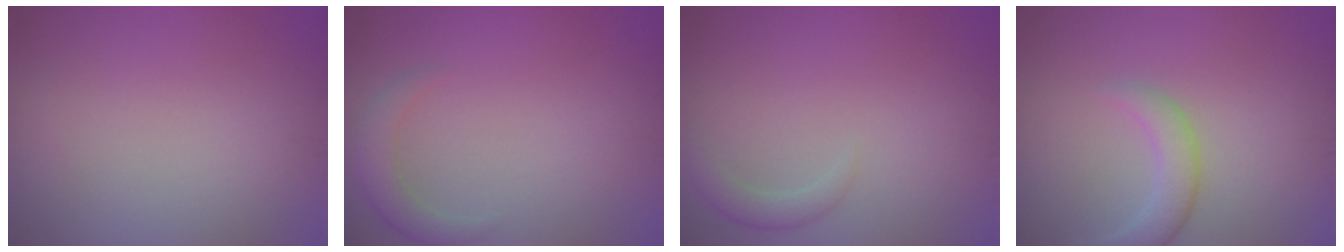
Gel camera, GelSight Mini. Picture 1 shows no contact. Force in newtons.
{"total": 2.1, "press": 2.1, "slide": 0.2}
{"total": 1.4, "press": 1.4, "slide": 0.1}
{"total": 2.6, "press": 2.6, "slide": 0.2}